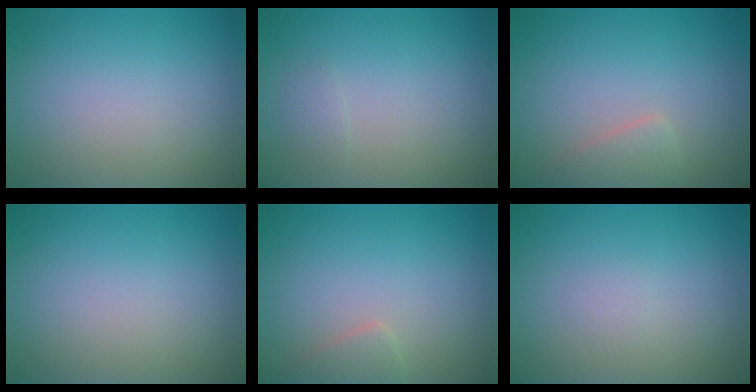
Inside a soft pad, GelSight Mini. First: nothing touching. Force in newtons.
{"total": 0.7, "press": 0.7, "slide": 0.0}
{"total": 1.7, "press": 1.7, "slide": 0.2}
{"total": 0.0}
{"total": 1.3, "press": 1.3, "slide": 0.1}
{"total": 0.5, "press": 0.5, "slide": 0.1}